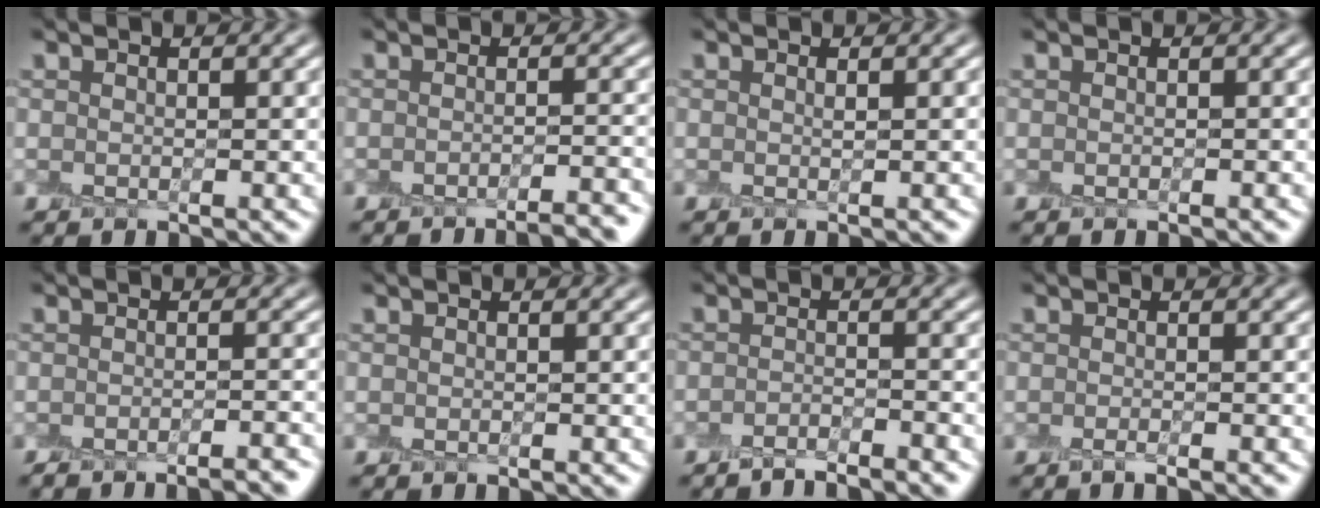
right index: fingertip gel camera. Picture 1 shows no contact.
{"total": 4.1, "force": [-3.0, 0.8, 2.6], "torque": [-0.025, 0.006, -0.042]}
{"total": 1.0, "force": [0.0, 0.3, 1.0], "torque": [-0.006, 0.001, -0.003]}
{"total": 0.5, "force": [-0.4, 0.0, 0.3], "torque": [-0.002, 0.000, -0.006]}
{"total": 4.1, "force": [-3.3, 0.8, 2.2], "torque": [-0.022, 0.007, -0.046]}
{"total": 0.0}
{"total": 2.9, "force": [-2.5, 0.4, 1.5], "torque": [-0.018, 0.001, -0.047]}
{"total": 1.8, "force": [-0.9, 0.6, 1.5], "torque": [-0.007, -0.004, -0.015]}